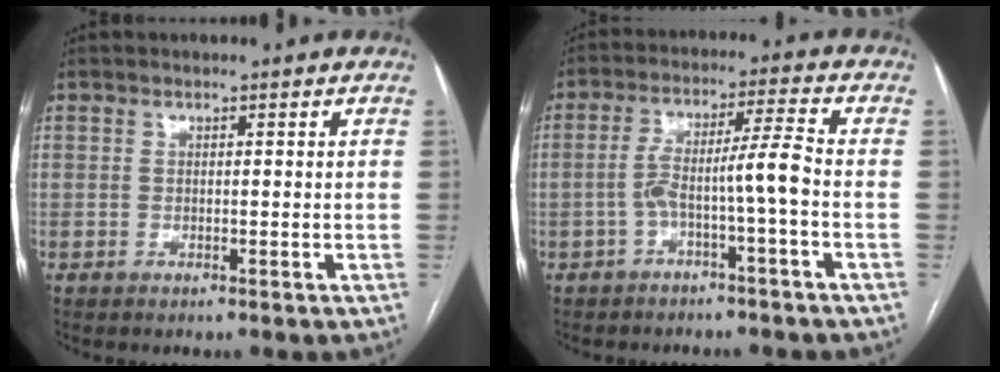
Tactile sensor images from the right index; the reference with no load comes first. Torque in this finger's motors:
{"motor_torque": [1.05, -0.17, 0.57, 0.13]}